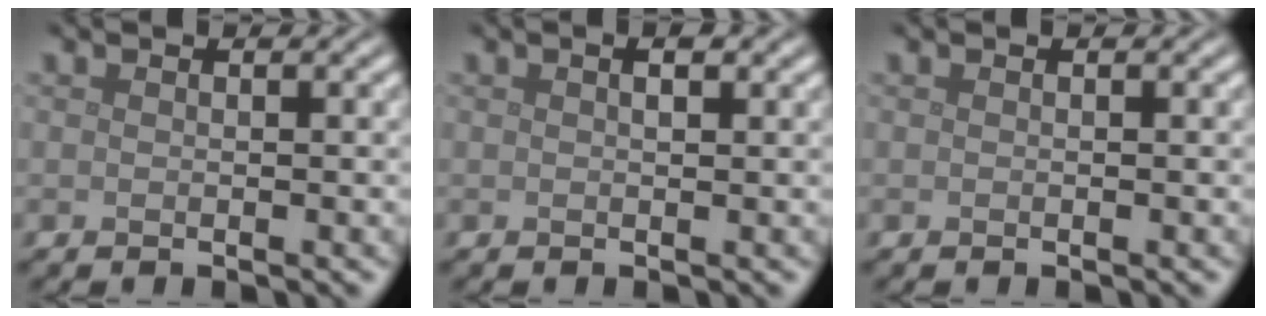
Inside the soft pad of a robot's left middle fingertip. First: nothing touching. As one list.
[{"total": 1.0, "force": [0.5, 0.3, 0.9], "torque": [-0.013, 0.001, 0.009]}, {"total": 0.0}]